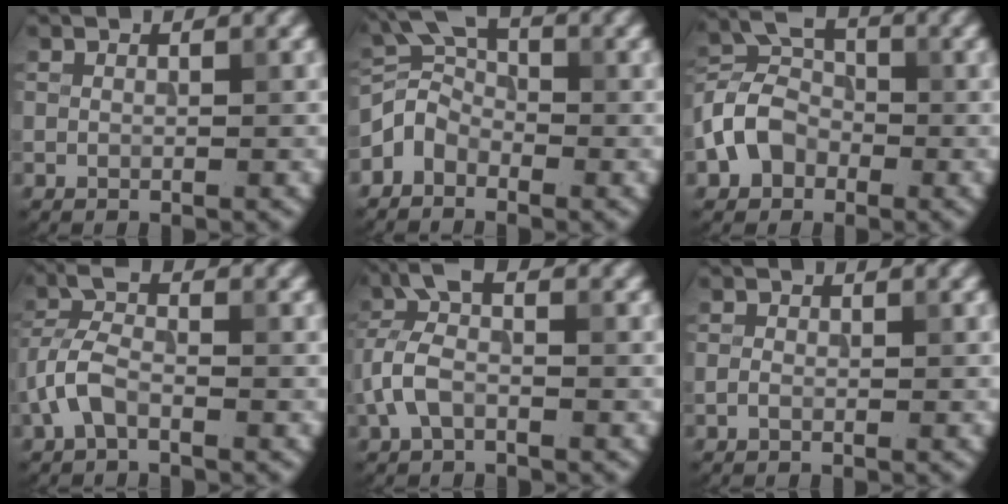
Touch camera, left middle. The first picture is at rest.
{"total": 3.1, "force": [-2.0, 2.0, 1.2], "torque": [-0.023, 0.010, -0.054]}
{"total": 5.0, "force": [-2.1, 3.7, 2.5], "torque": [-0.048, 0.008, -0.053]}
{"total": 3.5, "force": [-1.6, 1.6, 2.7], "torque": [-0.066, 0.010, -0.044]}
{"total": 4.2, "force": [-0.9, 2.1, 3.5], "torque": [-0.083, 0.018, -0.032]}
{"total": 0.8, "force": [-0.3, 0.5, 0.5], "torque": [-0.011, 0.001, -0.008]}